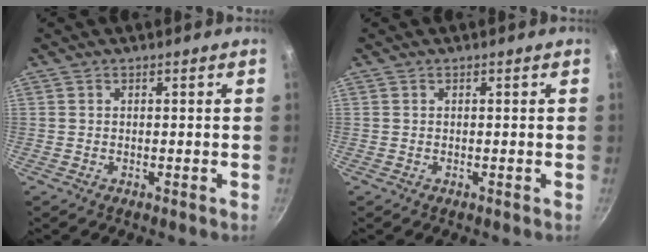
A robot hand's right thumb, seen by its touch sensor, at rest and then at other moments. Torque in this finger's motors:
{"motor_torque": [0.00, 0.00, 0.08, 0.02, 0.00]}